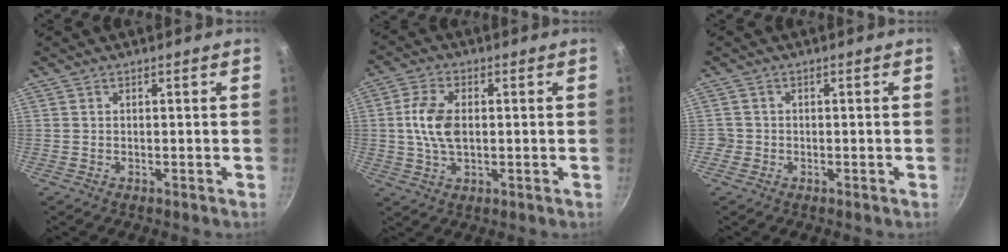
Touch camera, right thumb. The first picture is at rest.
{"total": 8.1, "force": [0.4, 4.7, 6.5], "torque": [-0.126, 0.009, 0.004]}
{"total": 1.6, "force": [-0.6, 1.5, 0.2], "torque": [0.004, 0.008, -0.009]}